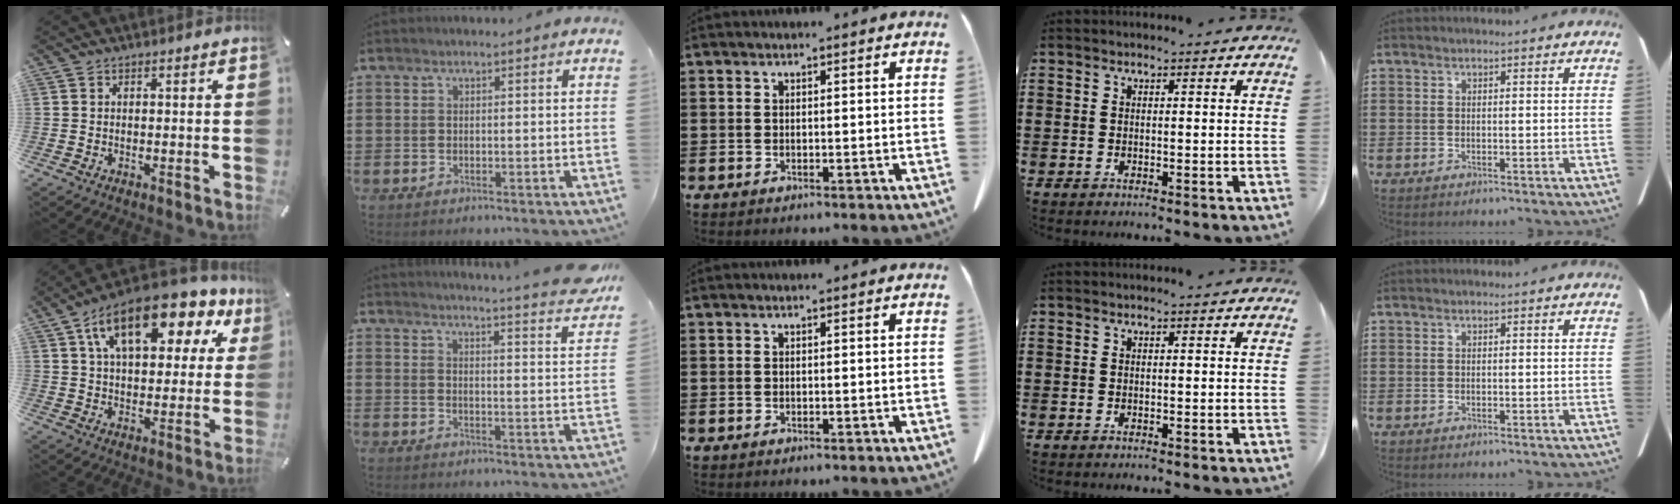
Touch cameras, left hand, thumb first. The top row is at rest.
{"thumb": {"total": 18.5, "force": [9.8, 8.9, 13.0], "torque": [-0.218, -0.034, 0.164]}, "index": {"total": 4.5, "force": [4.1, -0.9, 1.5], "torque": [-0.031, -0.042, 0.065]}}